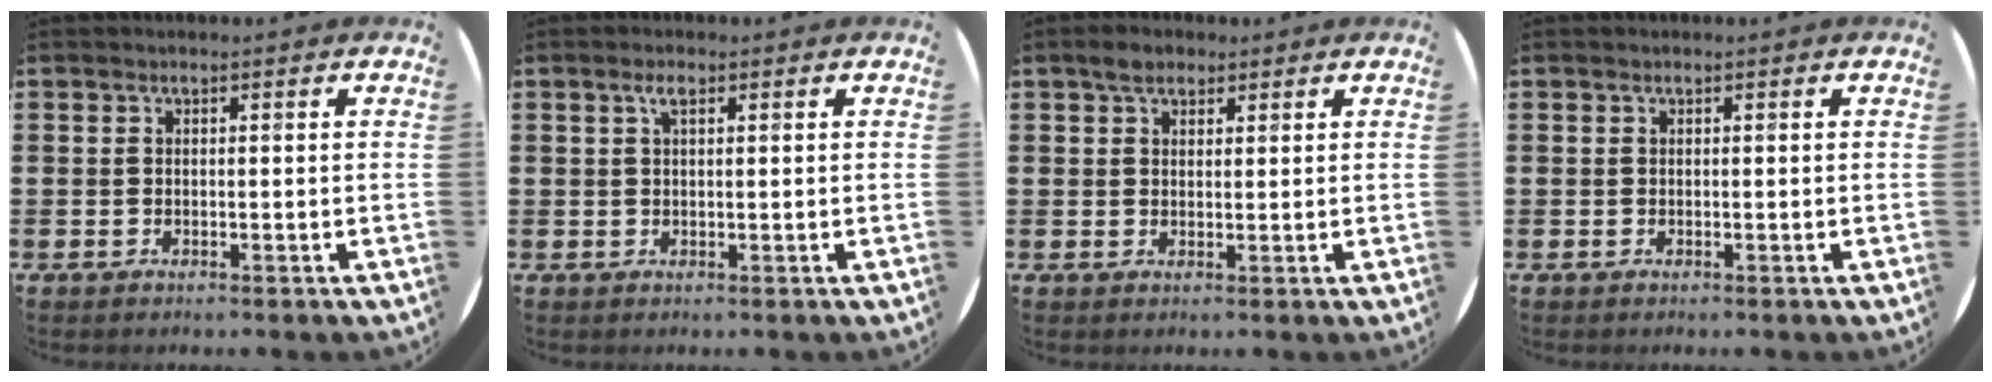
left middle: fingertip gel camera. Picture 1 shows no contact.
{"total": 1.7, "force": [0.8, 0.6, 1.4], "torque": [-0.030, 0.006, 0.013]}
{"total": 2.6, "force": [2.0, 1.4, 0.9], "torque": [-0.003, 0.001, 0.034]}
{"total": 0.0}